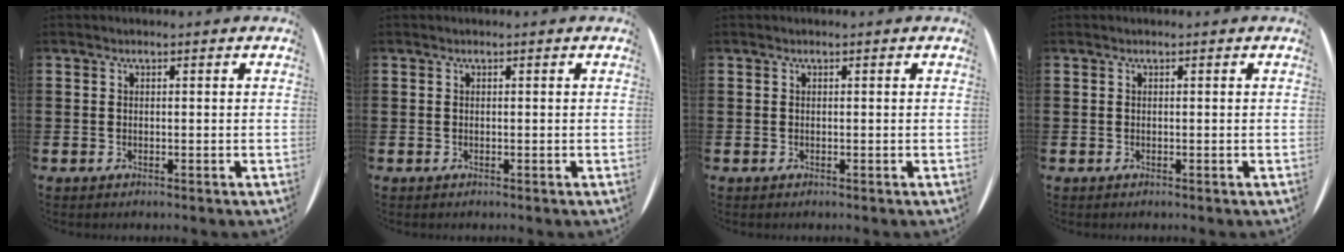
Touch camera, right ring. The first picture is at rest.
{"total": 0.0}
{"total": 0.0}
{"total": 0.0}